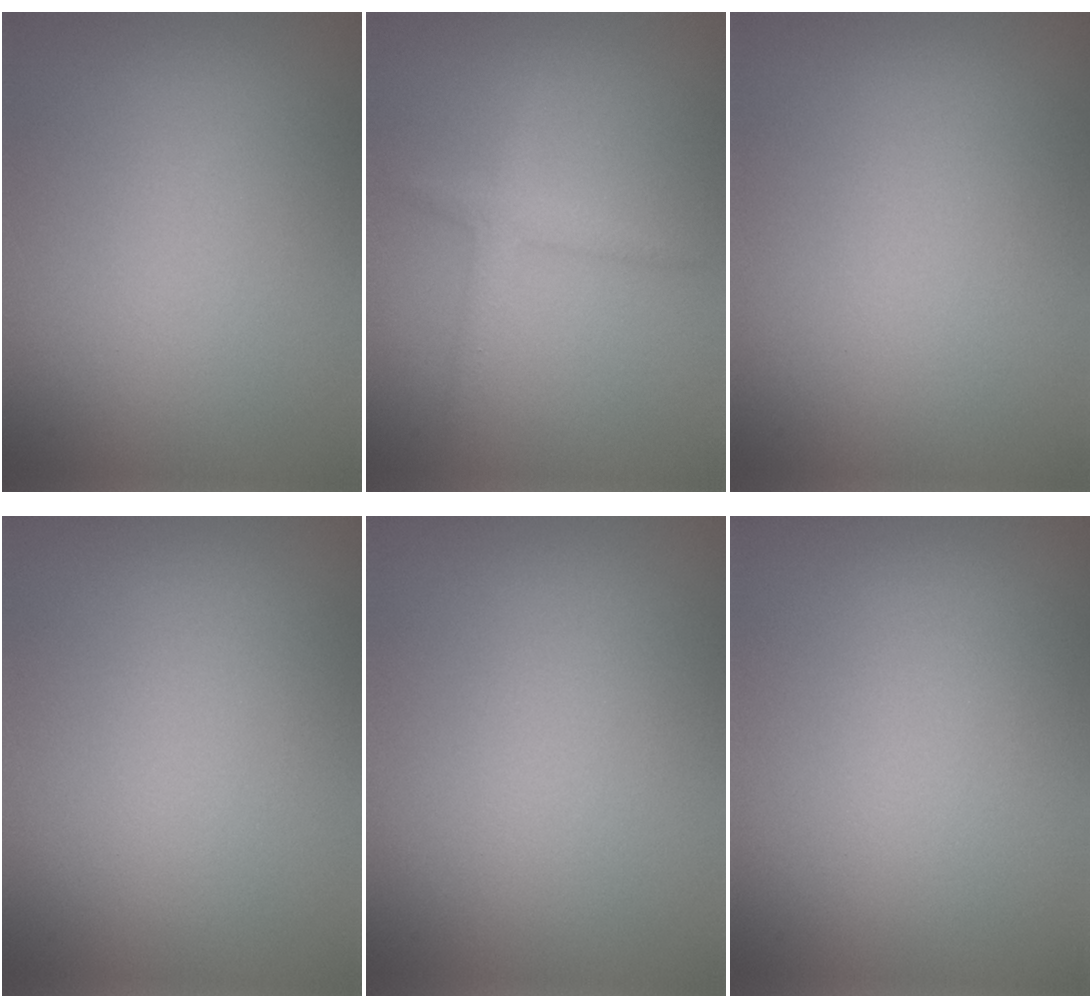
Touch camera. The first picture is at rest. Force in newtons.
{"total": 1.7, "press": 1.7, "slide": 0.0}
{"total": 0.0}
{"total": 0.0}
{"total": 0.0}
{"total": 0.0}